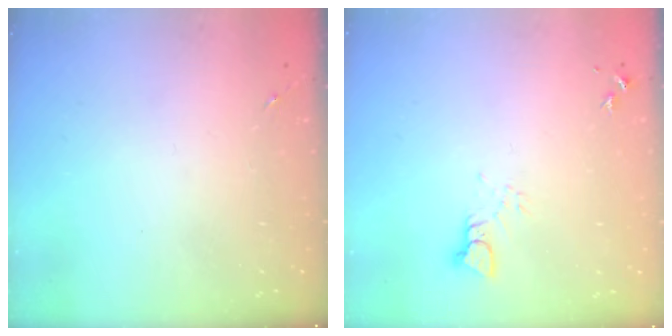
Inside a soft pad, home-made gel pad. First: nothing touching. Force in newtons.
{"total": 3.1, "press": 3.1, "slide": 0.3}